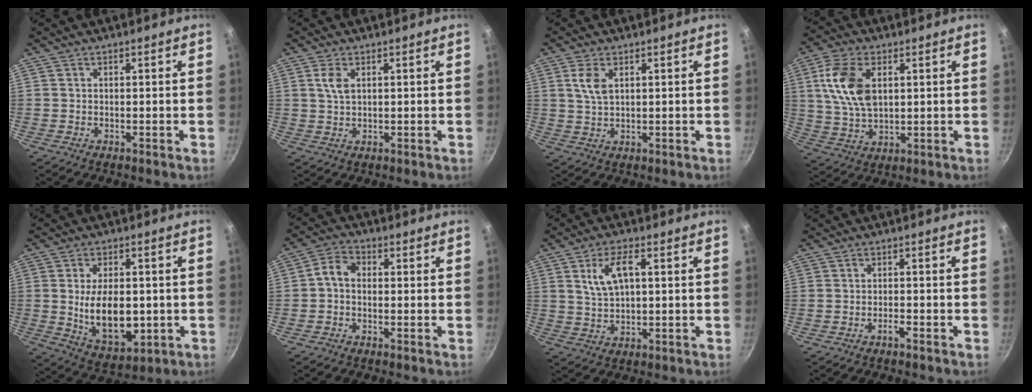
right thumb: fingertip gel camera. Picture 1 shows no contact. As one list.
[{"total": 3.3, "force": [1.1, 1.8, 2.5], "torque": [-0.047, -0.002, 0.021]}, {"total": 4.3, "force": [1.5, 2.3, 3.2], "torque": [-0.062, -0.005, 0.032]}, {"total": 12.0, "force": [3.1, 7.1, 9.2], "torque": [-0.165, -0.006, 0.060]}, {"total": 13.6, "force": [-1.1, 8.1, 10.9], "torque": [-0.156, -0.011, -0.001]}, {"total": 4.2, "force": [-0.5, 3.1, 2.8], "torque": [-0.053, 0.019, -0.025]}, {"total": 7.3, "force": [1.9, 3.4, 6.1], "torque": [-0.110, 0.010, 0.041]}, {"total": 1.6, "force": [-1.1, 0.4, 1.0], "torque": [-0.016, 0.013, -0.021]}]